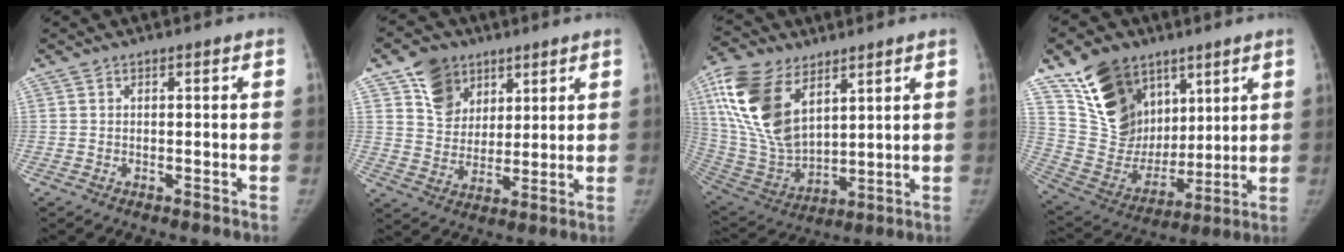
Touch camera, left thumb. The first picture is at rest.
{"total": 9.9, "force": [5.6, 7.5, 3.4], "torque": [-0.030, -0.036, 0.103]}
{"total": 19.8, "force": [8.9, 11.0, 13.9], "torque": [-0.273, -0.032, 0.179]}
{"total": 19.6, "force": [11.2, 13.3, 9.0], "torque": [-0.120, -0.047, 0.220]}